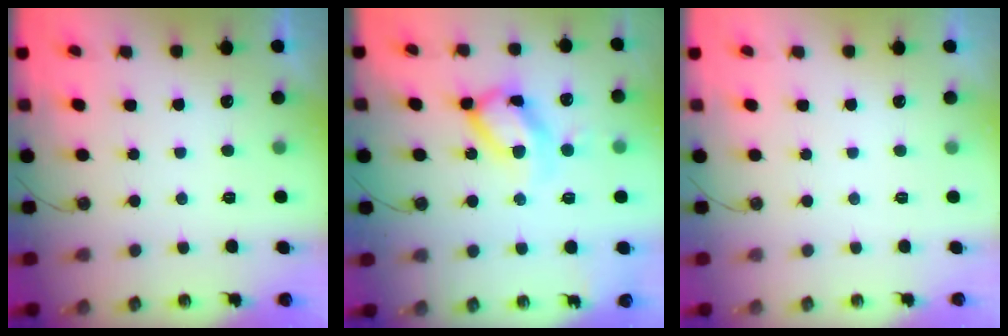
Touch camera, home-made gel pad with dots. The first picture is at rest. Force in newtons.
{"total": 14.9, "press": 14.9, "slide": 1.2}
{"total": 0.0}